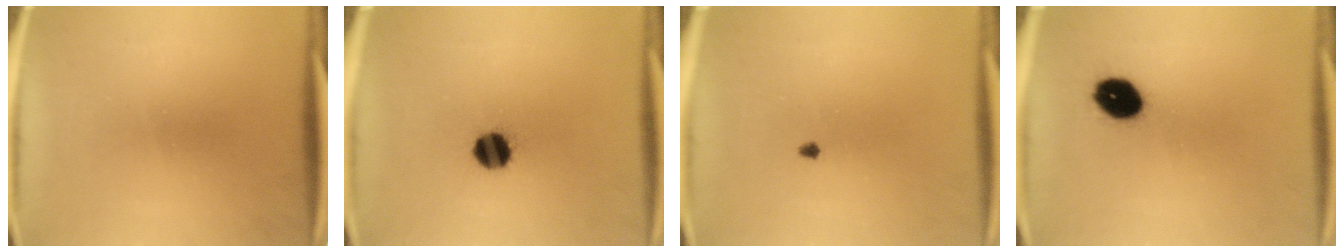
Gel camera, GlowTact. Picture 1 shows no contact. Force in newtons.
{"total": 6.9}
{"total": 0.7}
{"total": 8.2}